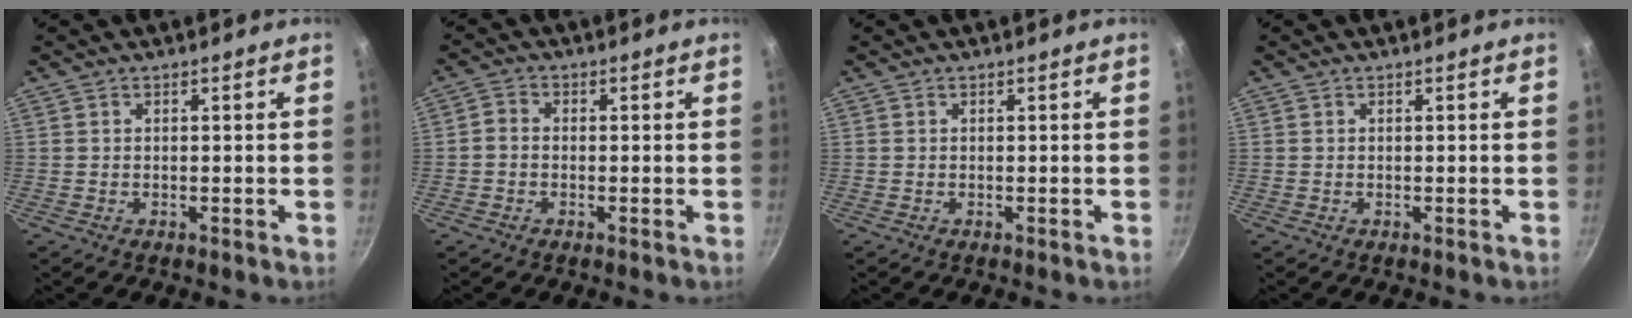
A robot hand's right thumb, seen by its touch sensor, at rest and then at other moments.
{"total": 2.0, "force": [-0.6, 1.6, 1.0], "torque": [-0.023, 0.010, -0.020]}
{"total": 0.0}
{"total": 0.0}